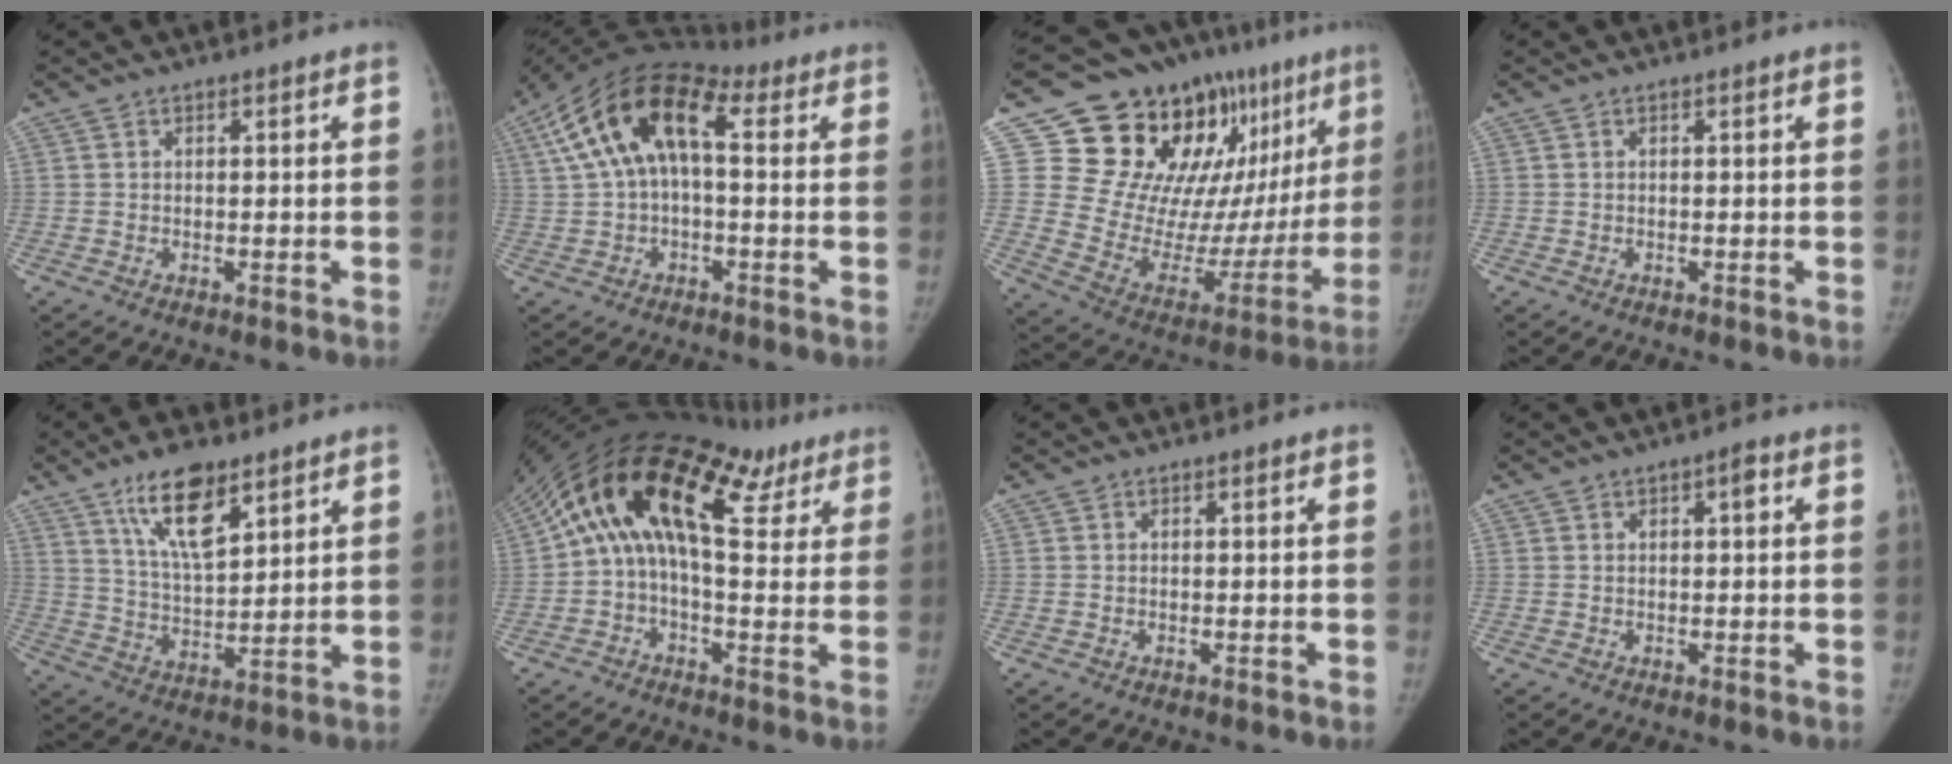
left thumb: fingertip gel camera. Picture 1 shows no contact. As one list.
[{"total": 15.4, "force": [3.5, 8.1, 12.6], "torque": [-0.234, 0.046, 0.048]}, {"total": 29.3, "force": [15.9, 14.5, 19.9], "torque": [-0.235, -0.035, 0.255]}, {"total": 0.0}, {"total": 12.2, "force": [7.5, 4.8, 8.4], "torque": [-0.128, -0.042, 0.141]}, {"total": 22.4, "force": [9.4, 12.0, 16.4], "torque": [-0.256, 0.064, 0.148]}, {"total": 0.0}, {"total": 2.3, "force": [0.7, 1.2, 1.8], "torque": [-0.017, 0.002, 0.006]}]